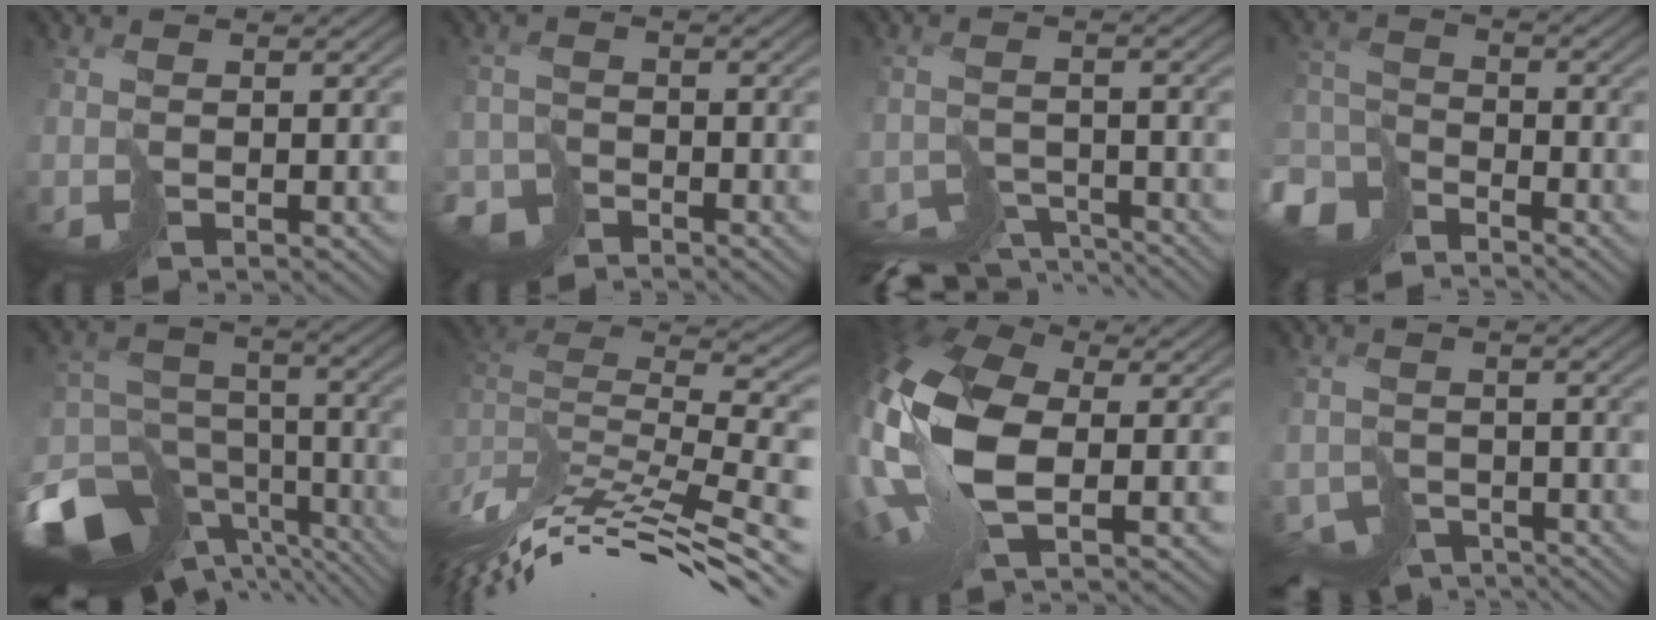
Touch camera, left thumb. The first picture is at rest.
{"total": 4.2, "force": [-3.6, 1.9, 0.9], "torque": [-0.009, -0.001, -0.080]}
{"total": 6.8, "force": [-6.2, 2.0, 1.8], "torque": [-0.019, -0.012, -0.098]}
{"total": 9.3, "force": [-7.0, 4.5, 4.0], "torque": [-0.098, -0.010, -0.155]}
{"total": 18.0, "force": [-11.8, 10.5, 8.6], "torque": [-0.210, -0.027, -0.160]}
{"total": 13.9, "force": [-3.5, 4.0, 12.8], "torque": [-0.237, 0.020, -0.053]}
{"total": 16.7, "force": [0.5, 9.0, 14.1], "torque": [-0.337, -0.015, 0.013]}
{"total": 5.0, "force": [-4.4, 2.4, 0.8], "torque": [0.000, -0.015, -0.071]}